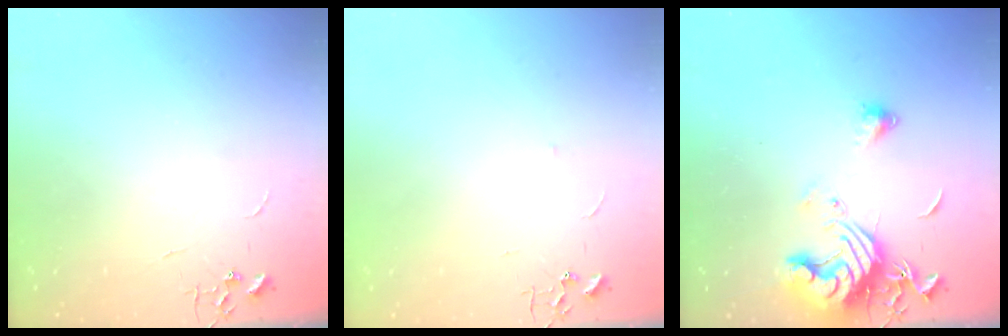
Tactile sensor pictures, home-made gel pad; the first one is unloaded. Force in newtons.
{"total": 2.6, "press": 2.5, "slide": 0.4}
{"total": 14.4, "press": 14.3, "slide": 1.8}